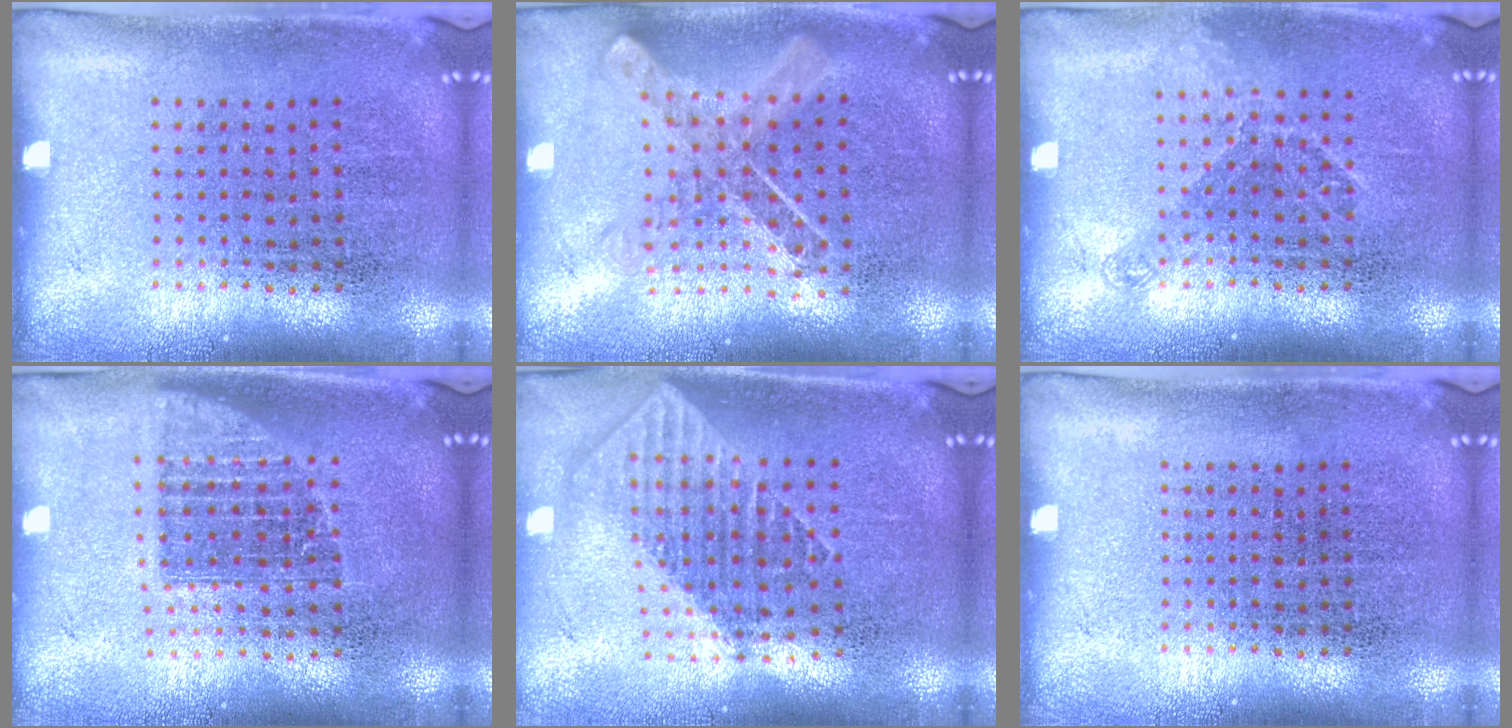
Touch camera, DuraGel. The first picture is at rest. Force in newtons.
{"total": 0.9, "press": 0.9, "slide": 0.1}
{"total": 1.1, "press": 0.9, "slide": 0.6}
{"total": 1.3, "press": 1.1, "slide": 0.7}
{"total": 1.8, "press": 1.5, "slide": 1.1}
{"total": 0.0}